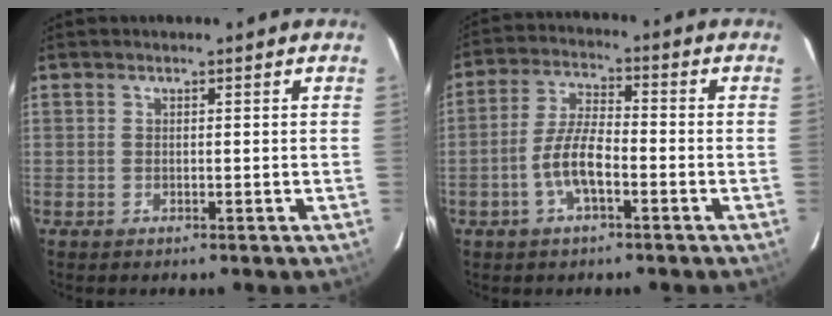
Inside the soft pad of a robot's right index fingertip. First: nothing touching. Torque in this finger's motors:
{"motor_torque": [0.99, -0.80, 0.65, 0.17]}